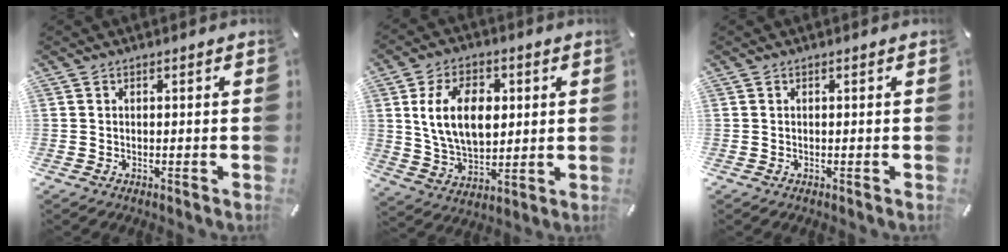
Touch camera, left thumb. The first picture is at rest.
{"total": 13.7, "force": [2.8, 9.1, 9.8], "torque": [-0.197, 0.006, 0.047]}
{"total": 0.0}